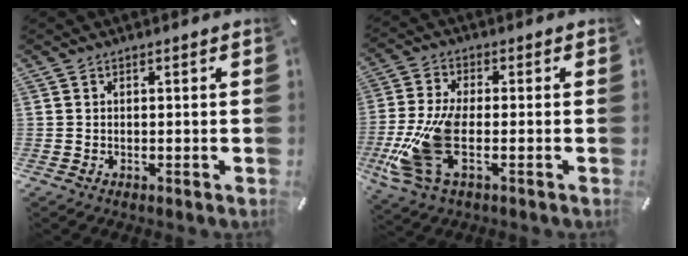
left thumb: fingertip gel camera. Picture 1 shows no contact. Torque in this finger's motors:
{"motor_torque": [-0.20, 1.67, 1.75, 0.74, 0.29]}